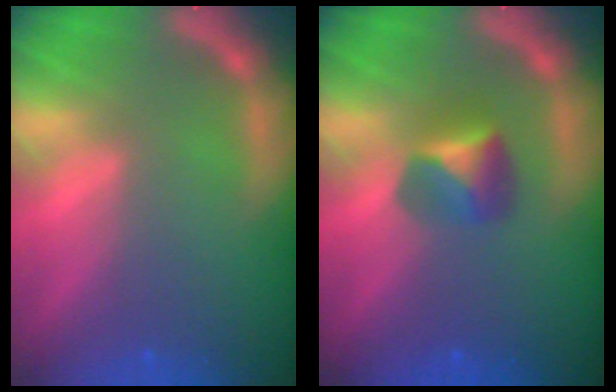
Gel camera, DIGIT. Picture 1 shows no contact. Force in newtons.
{"total": 2.9}